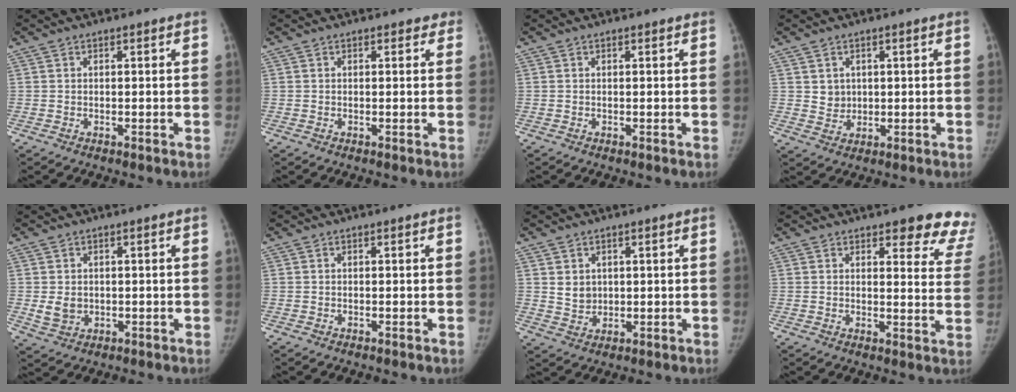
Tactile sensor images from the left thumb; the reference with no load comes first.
{"total": 1.2, "force": [0.8, 0.7, 0.4], "torque": [0.011, -0.003, 0.003]}
{"total": 0.0}
{"total": 3.2, "force": [0.9, 2.9, 1.0], "torque": [-0.003, -0.009, 0.025]}
{"total": 3.7, "force": [-0.1, 3.0, 2.1], "torque": [-0.029, -0.005, 0.009]}
{"total": 0.0}
{"total": 3.6, "force": [1.1, 3.1, 1.6], "torque": [-0.013, -0.011, 0.029]}
{"total": 11.5, "force": [9.7, 4.0, 4.8], "torque": [-0.001, -0.058, 0.083]}